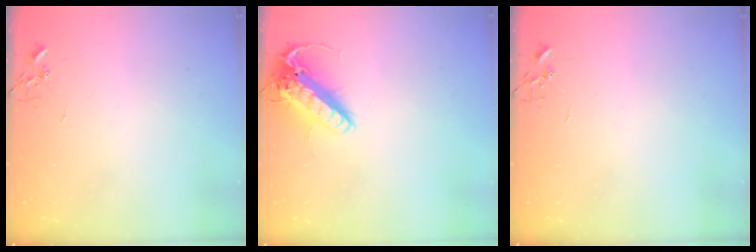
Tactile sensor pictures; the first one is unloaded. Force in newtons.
{"total": 16.2, "press": 15.9, "slide": 3.2}
{"total": 0.0}